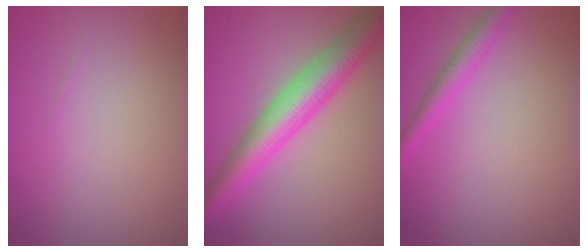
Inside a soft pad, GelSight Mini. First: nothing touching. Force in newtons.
{"total": 7.2, "press": 7.2, "slide": 0.1}
{"total": 2.2, "press": 2.2, "slide": 0.1}